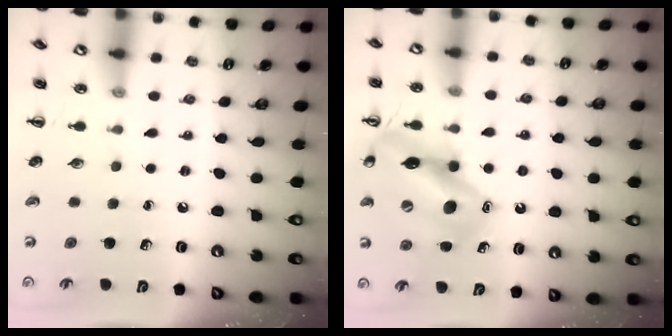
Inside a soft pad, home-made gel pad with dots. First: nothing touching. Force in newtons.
{"total": 15.2, "press": 15.0, "slide": 2.2}